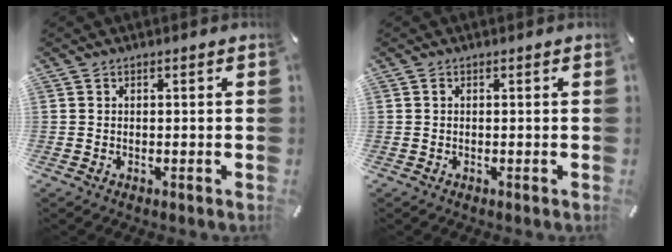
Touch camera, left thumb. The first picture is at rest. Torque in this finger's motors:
{"motor_torque": [0.22, -0.16, 0.09, -0.02, 0.00]}